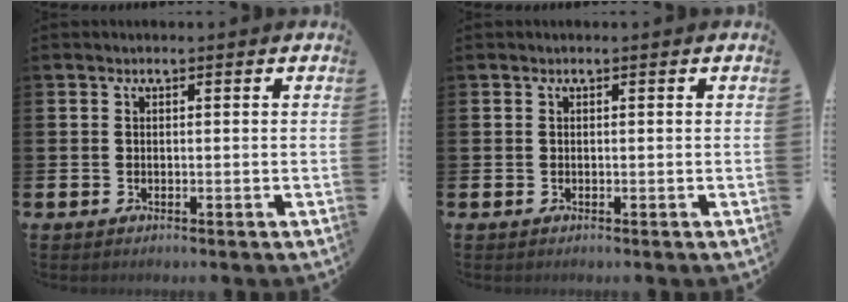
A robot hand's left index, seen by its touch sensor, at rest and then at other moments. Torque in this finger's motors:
{"motor_torque": [0.00, 0.00, 0.00, 0.00]}